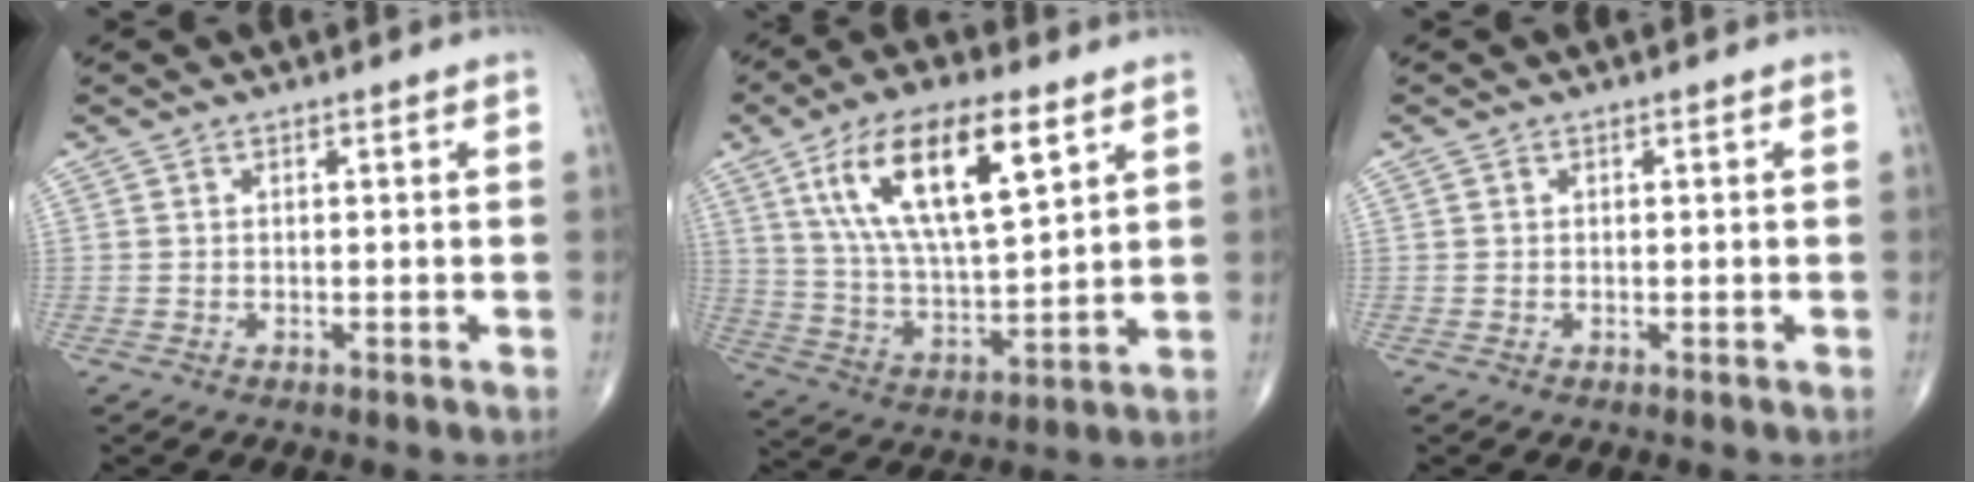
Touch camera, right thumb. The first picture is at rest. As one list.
[{"total": 19.6, "force": [8.6, 7.3, 16.1], "torque": [-0.276, -0.023, 0.159]}, {"total": 0.0}]